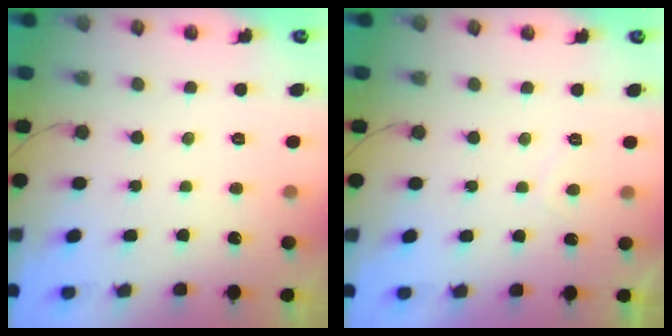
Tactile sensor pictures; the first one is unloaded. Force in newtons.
{"total": 0.9, "press": 0.7, "slide": 0.5}